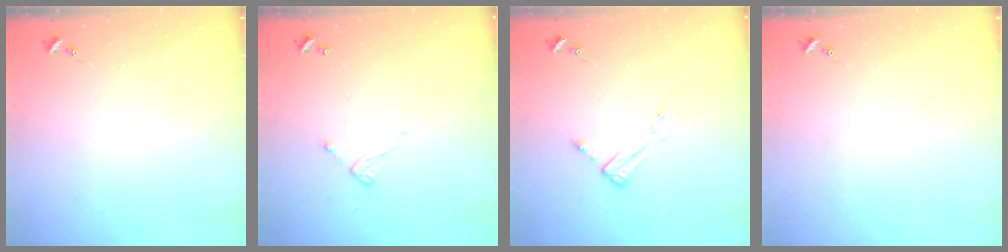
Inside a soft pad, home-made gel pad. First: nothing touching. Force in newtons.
{"total": 5.8, "press": 5.8, "slide": 0.5}
{"total": 2.6, "press": 2.6, "slide": 0.4}
{"total": 0.0}